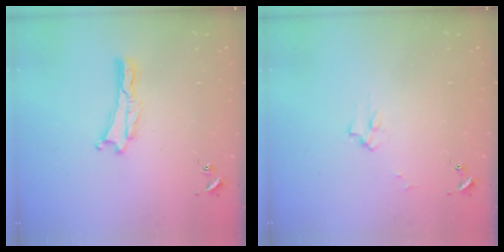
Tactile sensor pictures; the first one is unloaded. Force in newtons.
{"total": 2.2, "press": 2.2, "slide": 0.3}